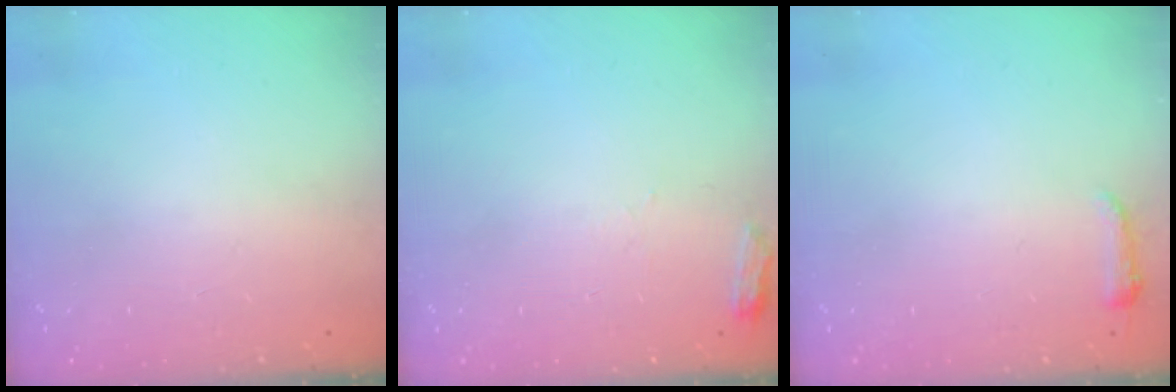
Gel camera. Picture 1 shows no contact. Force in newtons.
{"total": 4.2, "press": 4.2, "slide": 0.5}
{"total": 3.6, "press": 3.5, "slide": 0.6}